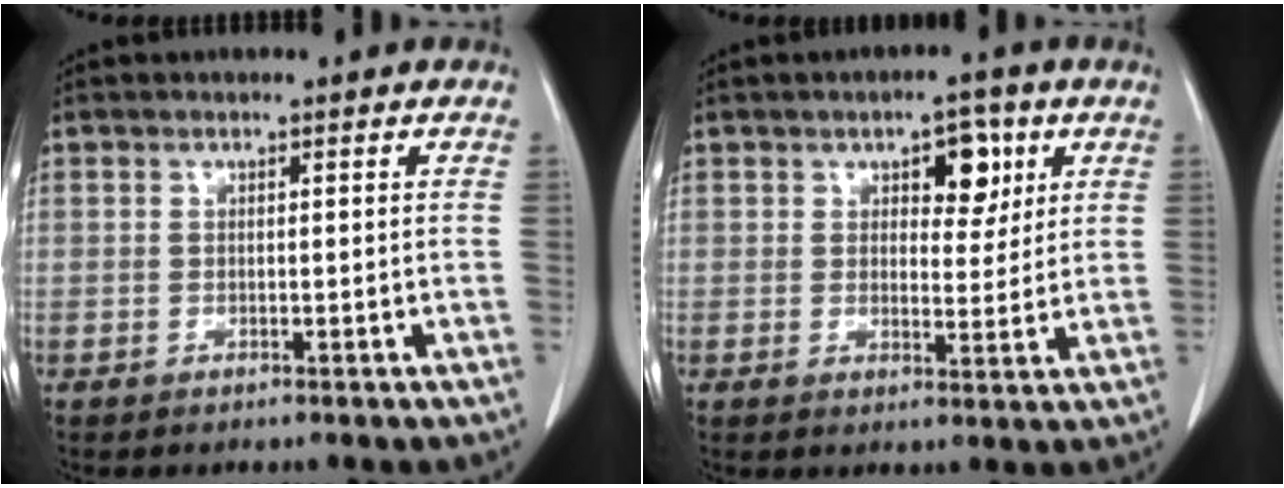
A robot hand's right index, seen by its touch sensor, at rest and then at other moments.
{"total": 5.7, "force": [2.5, 2.8, 4.2], "torque": [-0.052, 0.006, 0.036]}